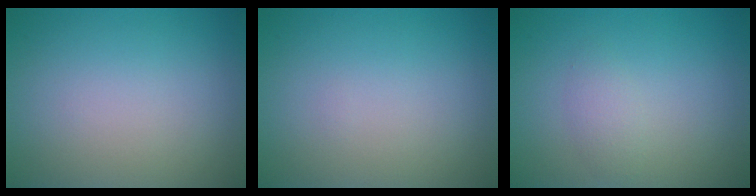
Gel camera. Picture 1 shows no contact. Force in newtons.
{"total": 0.0}
{"total": 1.3, "press": 1.3, "slide": 0.1}